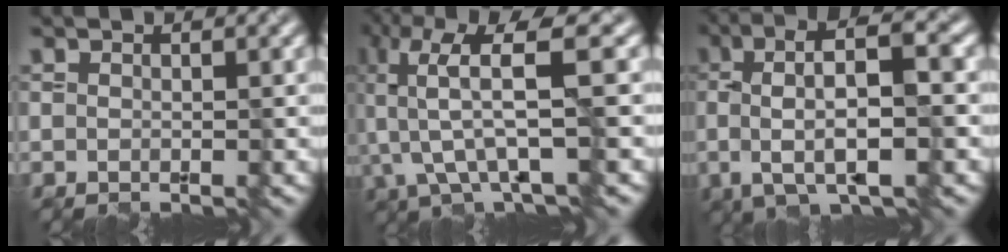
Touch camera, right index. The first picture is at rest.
{"total": 6.9, "force": [-0.2, 1.5, 6.7], "torque": [-0.151, 0.010, -0.003]}
{"total": 7.6, "force": [0.1, 2.0, 7.4], "torque": [-0.123, 0.012, 0.001]}